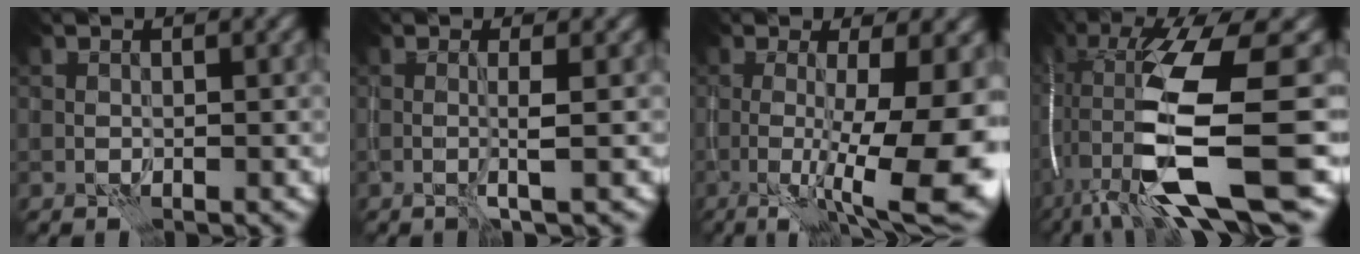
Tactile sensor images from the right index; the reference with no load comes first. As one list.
[{"total": 1.8, "force": [-0.1, 0.1, 1.8], "torque": [-0.031, -0.003, -0.008]}, {"total": 11.6, "force": [-1.7, 2.6, 11.2], "torque": [-0.162, -0.019, -0.017]}, {"total": 14.6, "force": [-2.8, 3.5, 13.9], "torque": [-0.278, -0.016, -0.037]}]